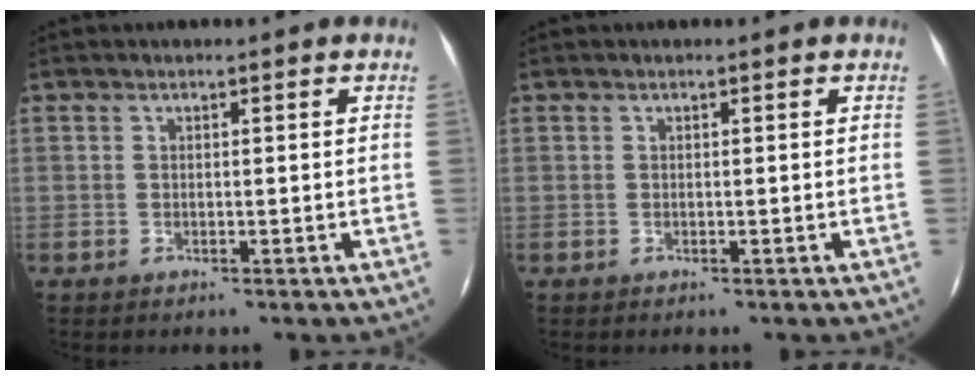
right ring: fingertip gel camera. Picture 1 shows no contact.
{"total": 0.0}